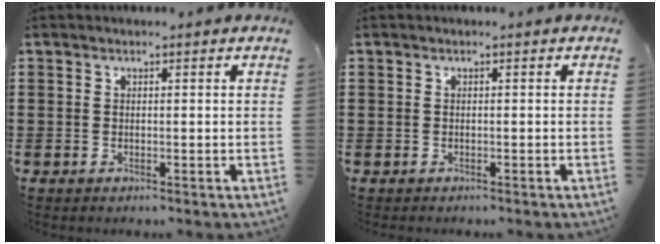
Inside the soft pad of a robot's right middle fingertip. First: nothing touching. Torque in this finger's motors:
{"motor_torque": [-1.40, 0.74, -1.05, -0.21]}